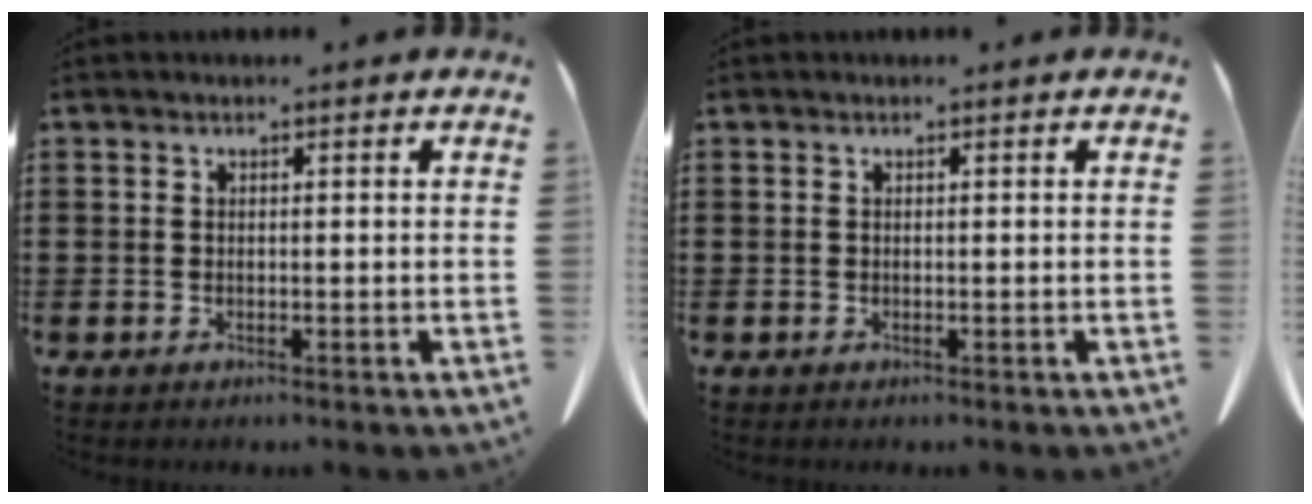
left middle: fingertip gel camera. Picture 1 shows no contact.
{"total": 0.0}